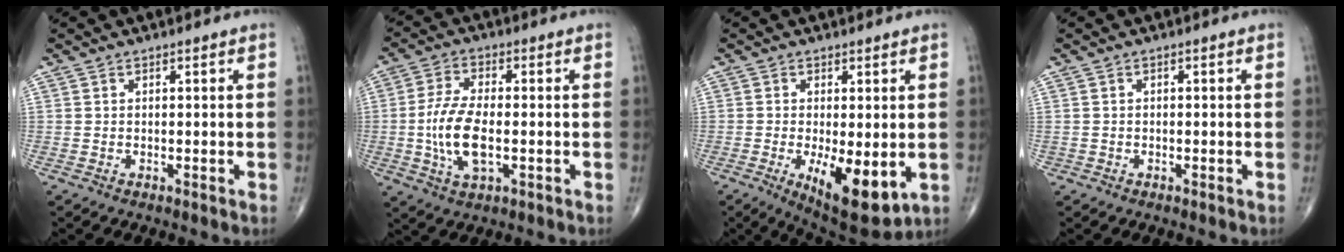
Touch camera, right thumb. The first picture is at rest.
{"total": 10.2, "force": [-1.5, 4.7, 9.0], "torque": [-0.184, 0.004, -0.029]}
{"total": 11.9, "force": [-2.9, 4.6, 10.6], "torque": [-0.157, -0.025, -0.030]}
{"total": 0.5, "force": [-0.2, 0.5, 0.1], "torque": [0.006, 0.004, -0.004]}